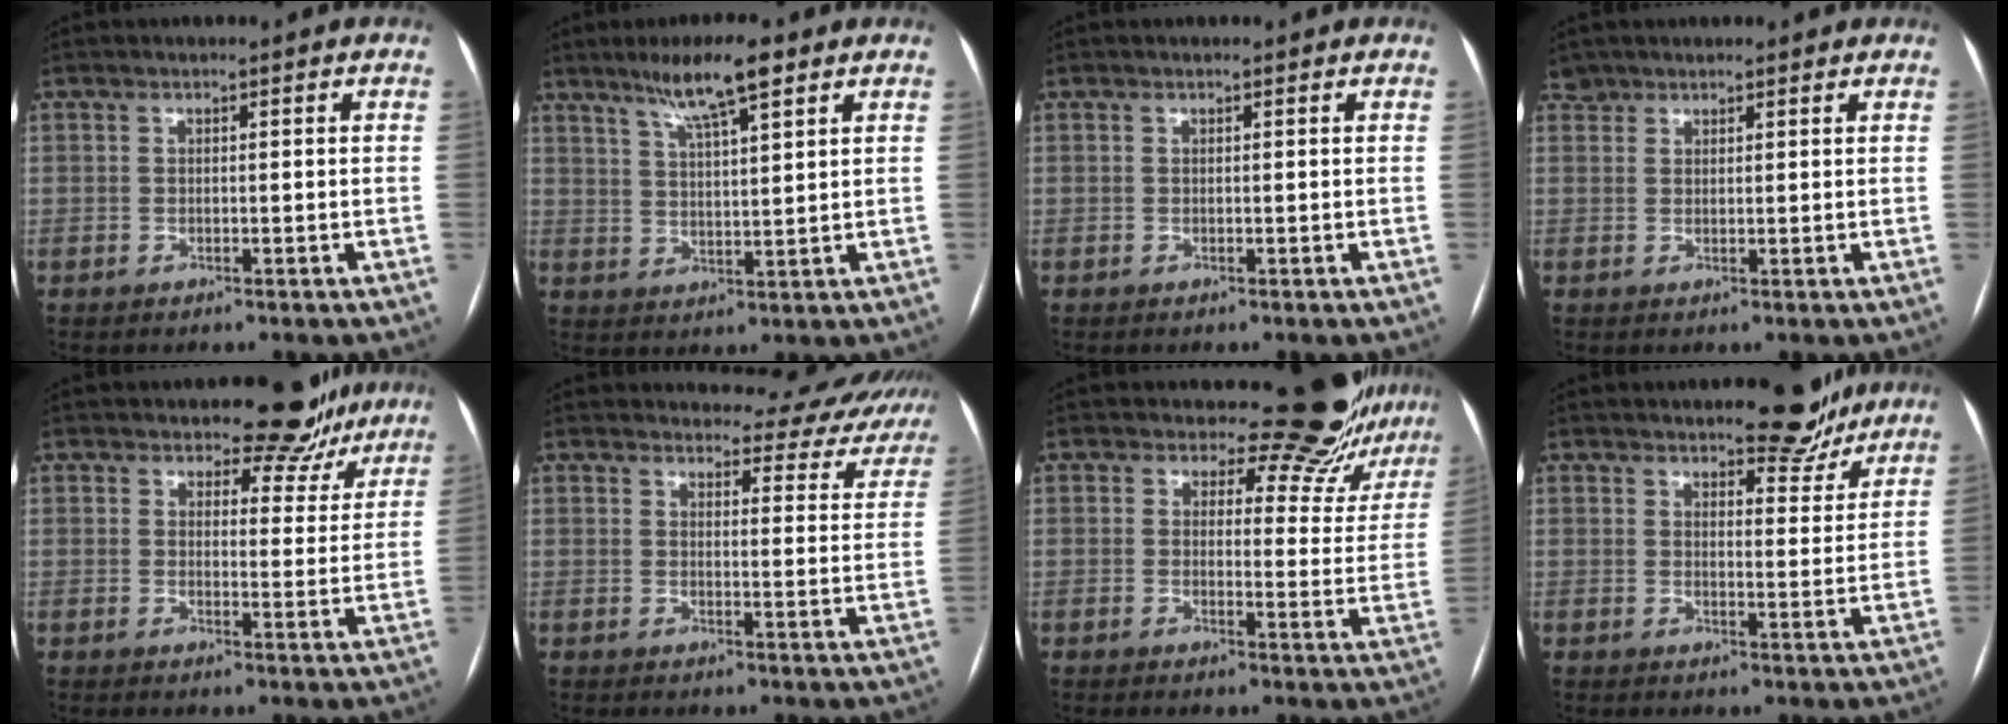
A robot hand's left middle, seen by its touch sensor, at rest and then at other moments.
{"total": 8.3, "force": [5.5, 0.7, 6.1], "torque": [-0.110, 0.008, 0.095]}
{"total": 0.0}
{"total": 2.5, "force": [2.1, 1.3, -0.4], "torque": [0.012, 0.014, 0.032]}
{"total": 8.4, "force": [7.2, 4.0, 1.7], "torque": [0.005, -0.013, 0.073]}
{"total": 15.2, "force": [14.5, 4.0, 1.8], "torque": [0.016, -0.052, 0.135]}
{"total": 11.4, "force": [10.8, 2.9, 2.1], "torque": [-0.005, -0.053, 0.102]}
{"total": 6.9, "force": [6.0, 2.3, 2.5], "torque": [-0.023, -0.010, 0.074]}